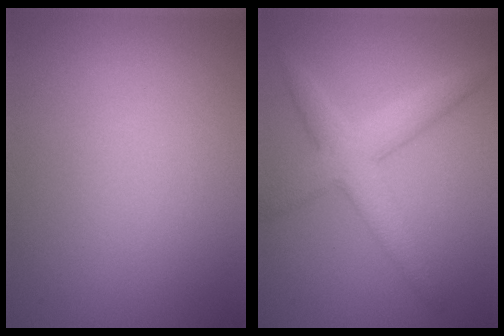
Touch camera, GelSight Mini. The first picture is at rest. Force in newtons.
{"total": 4.7, "press": 4.7, "slide": 0.1}